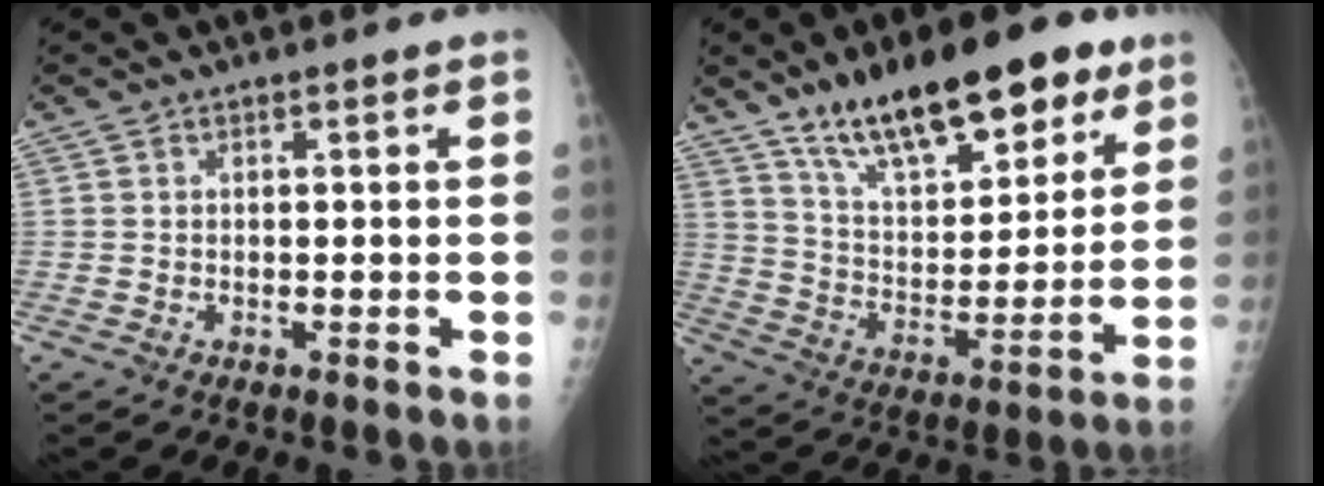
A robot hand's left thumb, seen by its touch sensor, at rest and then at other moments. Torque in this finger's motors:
{"motor_torque": [0.75, 0.69, 1.07, -1.71, 0.16]}